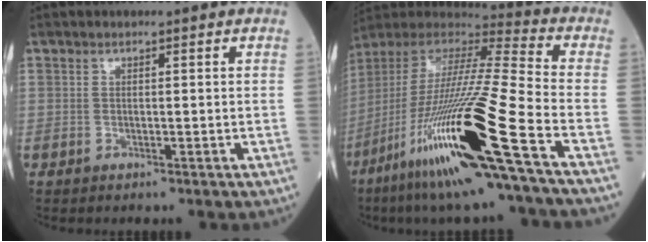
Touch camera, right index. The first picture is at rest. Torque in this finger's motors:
{"motor_torque": [2.14, 0.00, 1.06, 0.21]}